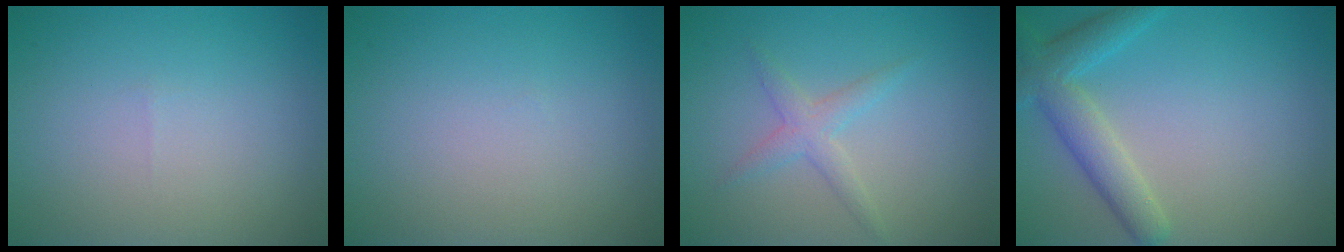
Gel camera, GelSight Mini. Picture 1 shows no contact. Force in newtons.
{"total": 0.0}
{"total": 2.0, "press": 2.0, "slide": 0.1}
{"total": 4.1, "press": 4.1, "slide": 0.3}